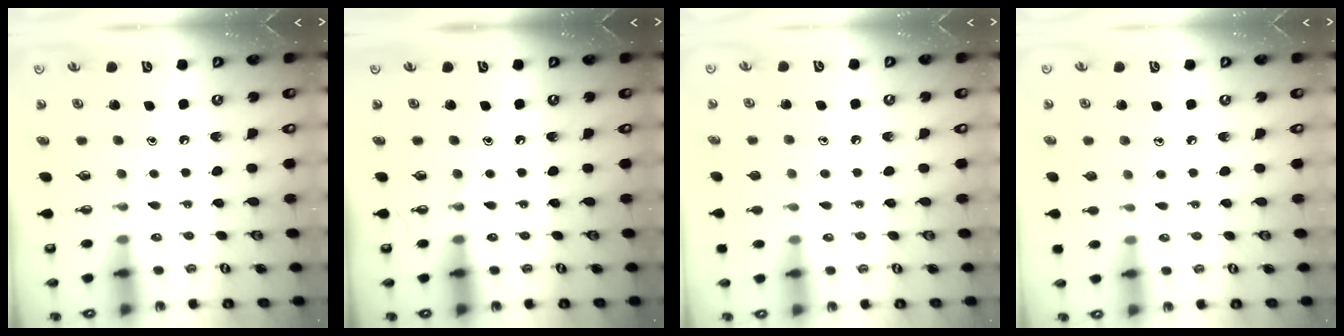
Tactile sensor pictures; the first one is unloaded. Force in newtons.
{"total": 0.0}
{"total": 7.4, "press": 7.4, "slide": 0.6}
{"total": 5.2, "press": 5.2, "slide": 0.7}